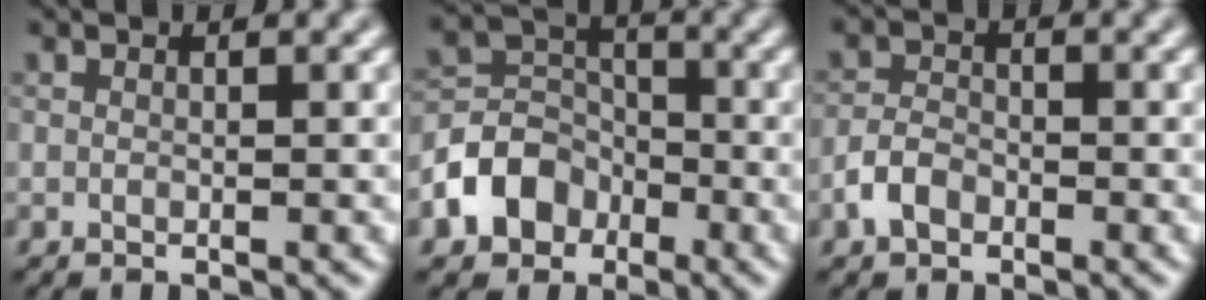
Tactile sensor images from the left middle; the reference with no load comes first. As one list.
[{"total": 5.2, "force": [-2.6, 4.0, 2.0], "torque": [-0.031, 0.002, -0.059]}, {"total": 2.4, "force": [-1.4, 1.4, 1.2], "torque": [-0.023, 0.005, -0.034]}]